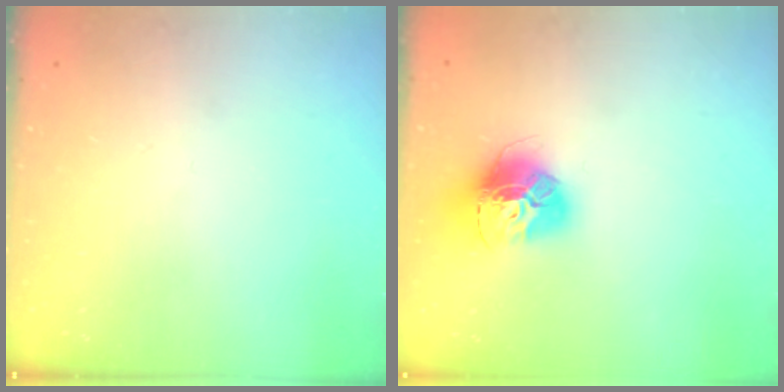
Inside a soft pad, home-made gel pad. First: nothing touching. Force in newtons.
{"total": 14.8, "press": 14.8, "slide": 1.6}